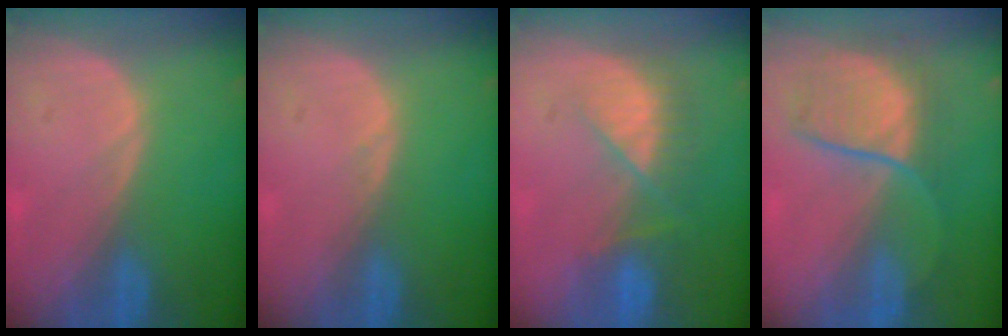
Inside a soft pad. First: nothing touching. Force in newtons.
{"total": 0.5, "press": 0.5, "slide": 0.0}
{"total": 7.6, "press": 6.7, "slide": 3.6}
{"total": 7.6, "press": 7.6, "slide": 0.6}